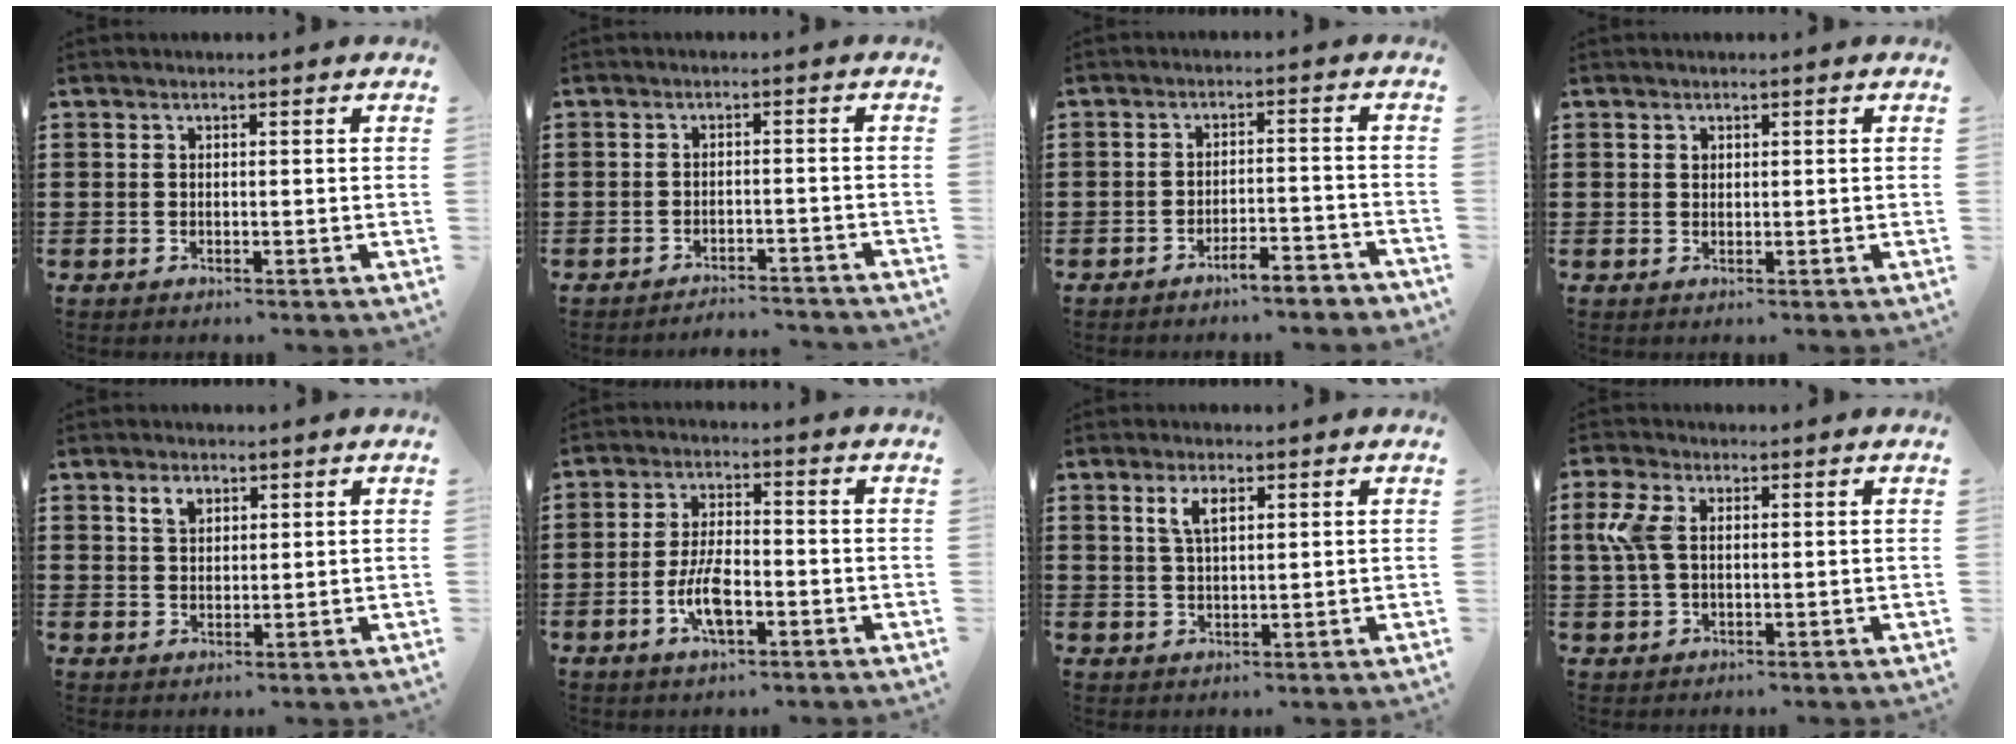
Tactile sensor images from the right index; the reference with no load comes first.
{"total": 2.7, "force": [-2.7, -0.1, 0.2], "torque": [-0.008, -0.001, -0.057]}
{"total": 3.9, "force": [-3.6, 0.1, 1.5], "torque": [-0.028, -0.001, -0.072]}
{"total": 0.7, "force": [0.4, 0.5, 0.1], "torque": [-0.004, 0.003, 0.008]}
{"total": 2.5, "force": [1.5, 1.6, 1.3], "torque": [-0.024, 0.003, 0.026]}
{"total": 6.8, "force": [-2.4, 2.7, 5.8], "torque": [-0.130, -0.002, -0.051]}
{"total": 3.5, "force": [1.5, 1.3, 2.8], "torque": [-0.061, 0.007, 0.025]}
{"total": 5.5, "force": [0.9, 3.1, 4.5], "torque": [-0.123, 0.000, 0.008]}